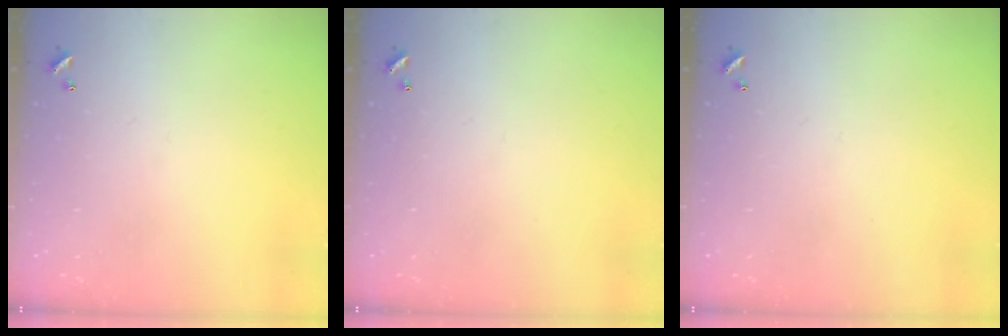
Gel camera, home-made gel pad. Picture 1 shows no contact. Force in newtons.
{"total": 0.0}
{"total": 0.0}